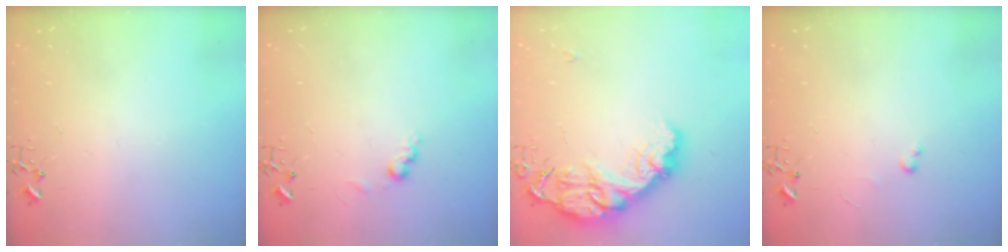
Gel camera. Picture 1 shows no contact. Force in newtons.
{"total": 6.4, "press": 6.4, "slide": 0.5}
{"total": 18.2, "press": 18.2, "slide": 1.3}
{"total": 2.6, "press": 2.6, "slide": 0.4}